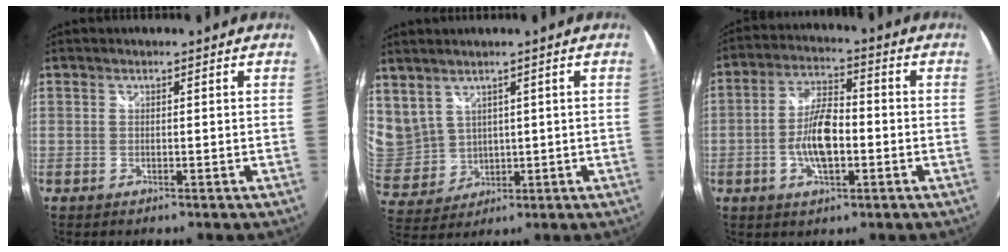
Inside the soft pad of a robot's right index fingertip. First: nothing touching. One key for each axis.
{"total": 9.9, "fx": 6.1, "fy": 6.9, "fz": 3.8, "tx": -0.094, "ty": 0.007, "tz": 0.149}
{"total": 9.0, "fx": -2.2, "fy": 3.6, "fz": 7.9, "tx": -0.158, "ty": 0.008, "tz": -0.039}